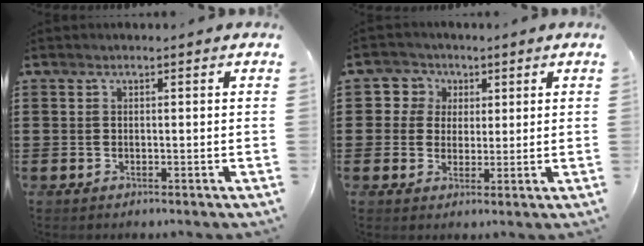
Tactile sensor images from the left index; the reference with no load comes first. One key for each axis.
{"total": 4.4, "fx": 1.5, "fy": 4.2, "fz": 0.0, "tx": -0.019, "ty": 0.009, "tz": 0.021}